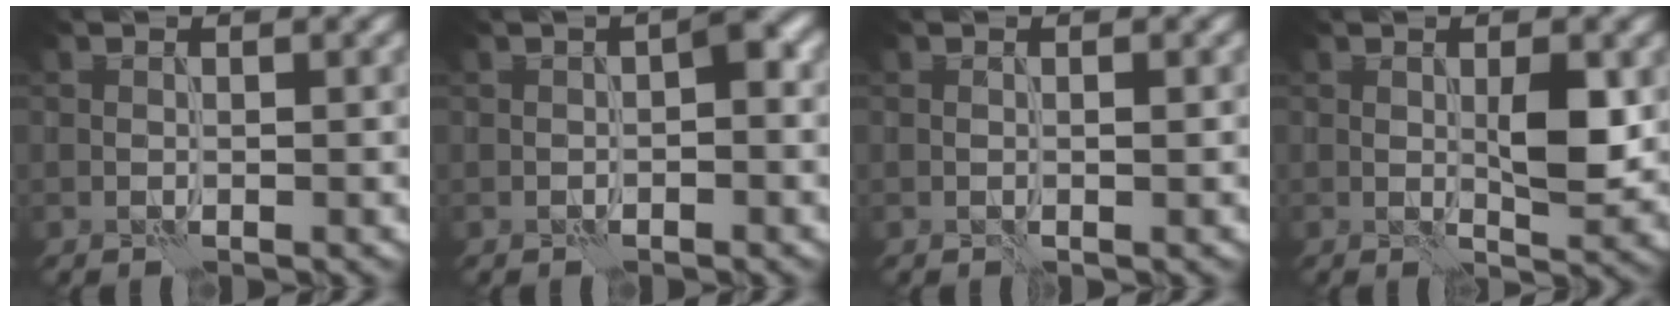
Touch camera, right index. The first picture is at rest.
{"total": 1.7, "force": [-0.4, 0.6, 1.5], "torque": [-0.018, 0.008, -0.009]}
{"total": 0.6, "force": [-0.1, 0.1, 0.6], "torque": [-0.011, 0.001, -0.002]}
{"total": 4.0, "force": [0.2, 1.1, 3.9], "torque": [-0.065, -0.002, 0.006]}